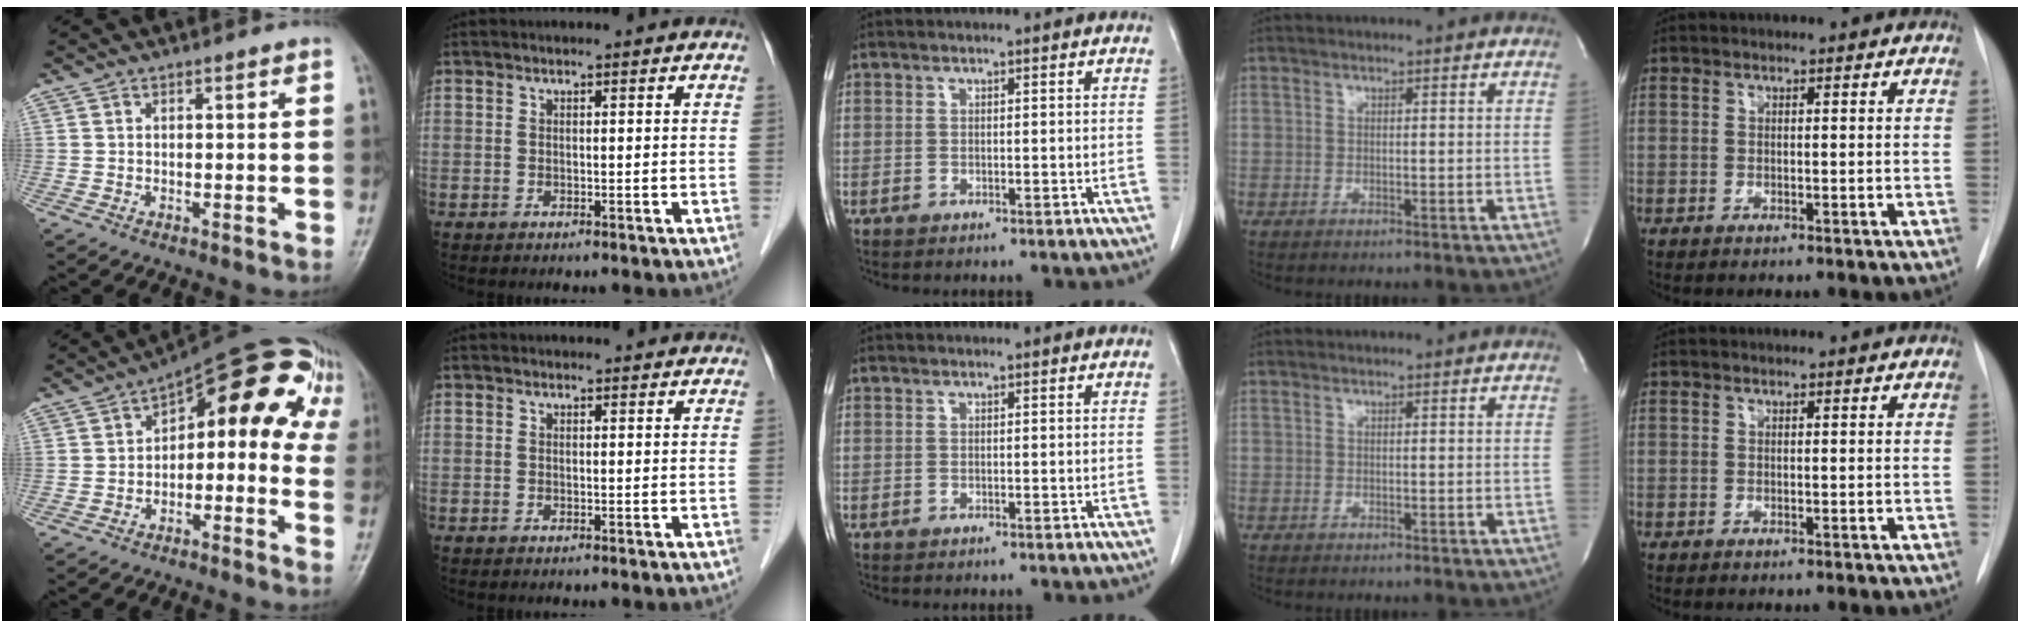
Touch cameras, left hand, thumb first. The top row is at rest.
{"thumb": {"total": 16.0, "force": [1.6, 9.0, 13.2], "torque": [-0.125, 0.057, 0.010]}, "index": {"total": 1.8, "force": [1.7, 0.5, 0.1], "torque": [-0.010, 0.004, 0.017]}}